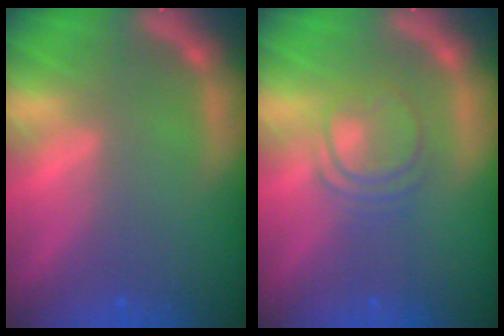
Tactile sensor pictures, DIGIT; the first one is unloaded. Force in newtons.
{"total": 4.0}